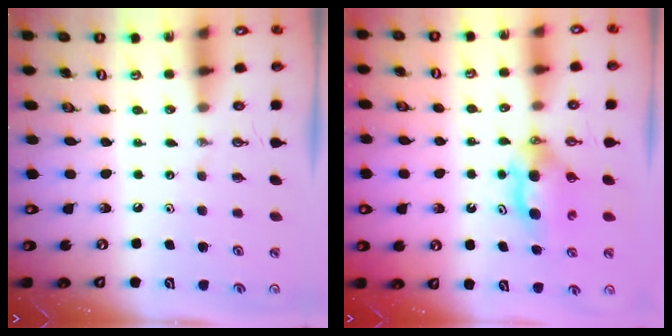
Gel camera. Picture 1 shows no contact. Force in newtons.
{"total": 5.8, "press": 5.6, "slide": 1.2}